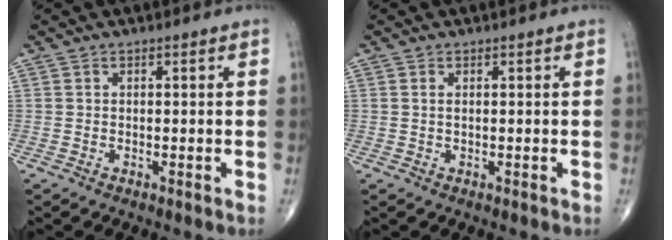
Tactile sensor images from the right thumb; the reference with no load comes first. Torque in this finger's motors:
{"motor_torque": [-0.20, 0.22, -0.36, -0.30, 0.03]}